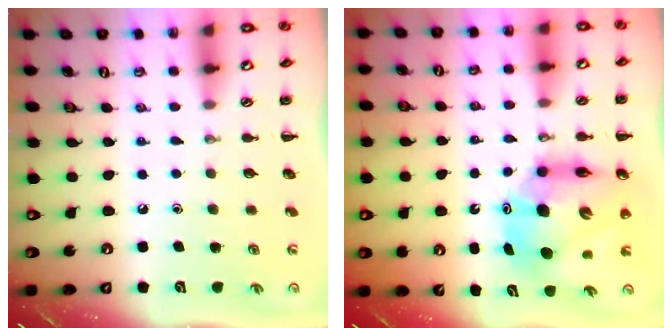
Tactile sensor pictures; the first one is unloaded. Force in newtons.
{"total": 13.1, "press": 12.6, "slide": 3.8}